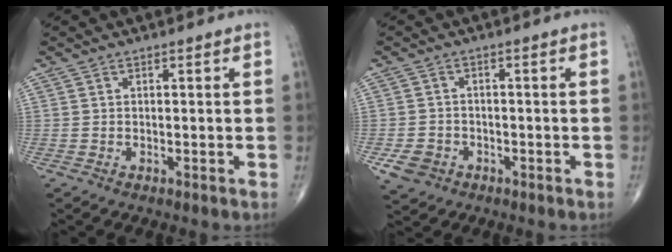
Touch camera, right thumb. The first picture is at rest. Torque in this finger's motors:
{"motor_torque": [3.83, 1.18, 0.08, -0.29, 0.00]}